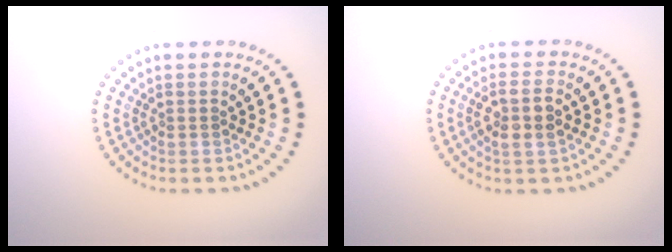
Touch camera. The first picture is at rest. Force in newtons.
{"total": 2.7, "press": 2.6, "slide": 0.8}